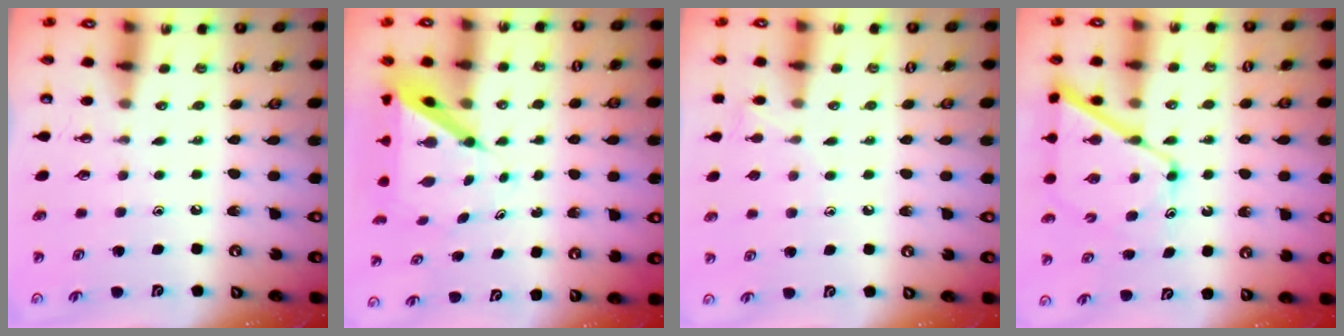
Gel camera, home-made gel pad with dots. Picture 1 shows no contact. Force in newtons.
{"total": 7.0, "press": 7.0, "slide": 0.7}
{"total": 4.8, "press": 4.8, "slide": 0.5}
{"total": 12.9, "press": 12.9, "slide": 1.1}